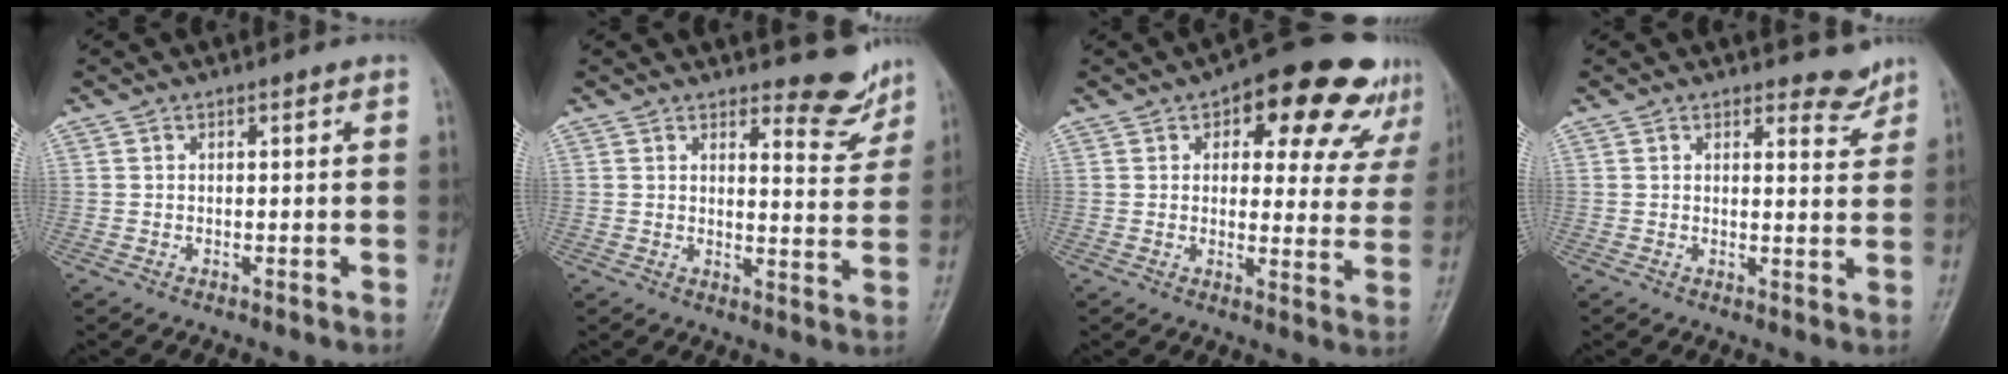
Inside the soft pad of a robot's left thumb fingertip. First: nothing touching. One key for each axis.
{"total": 6.8, "fx": 5.9, "fy": 2.3, "fz": 2.7, "tx": -0.009, "ty": -0.055, "tz": 0.074}
{"total": 17.9, "fx": 10.1, "fy": 8.4, "fz": 12.1, "tx": -0.100, "ty": -0.019, "tz": 0.121}
{"total": 3.5, "fx": 3.1, "fy": 1.4, "fz": 0.8, "tx": 0.006, "ty": -0.028, "tz": 0.036}